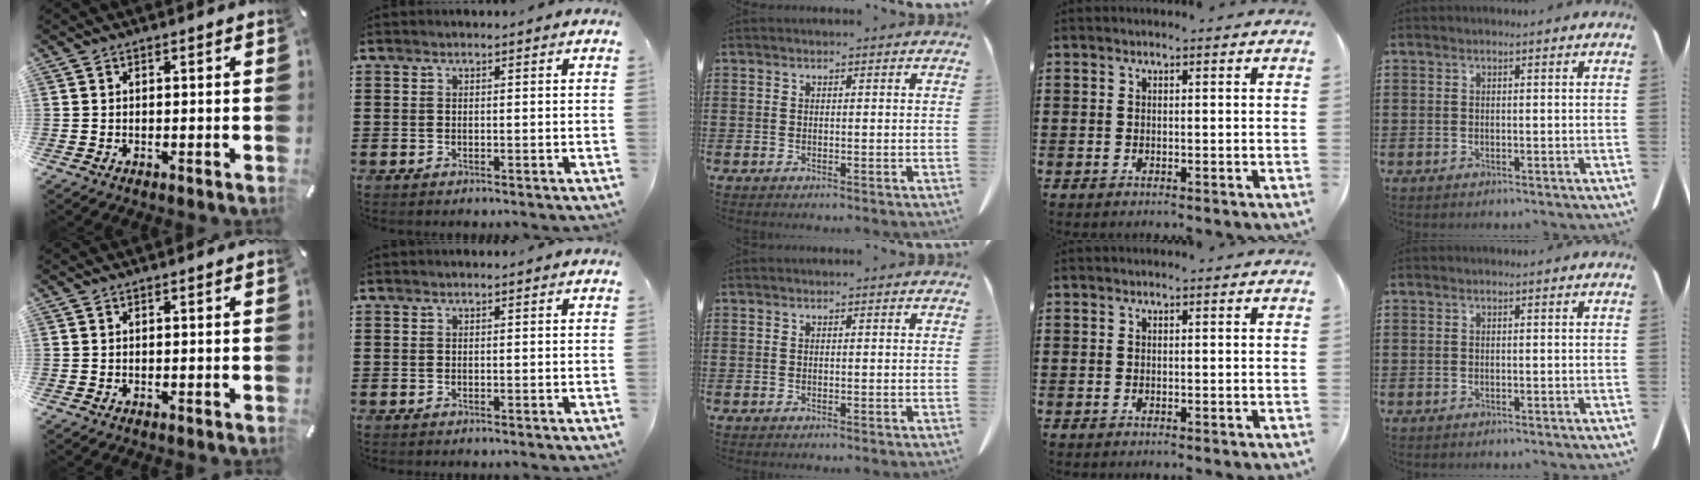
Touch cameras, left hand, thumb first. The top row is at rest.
{}